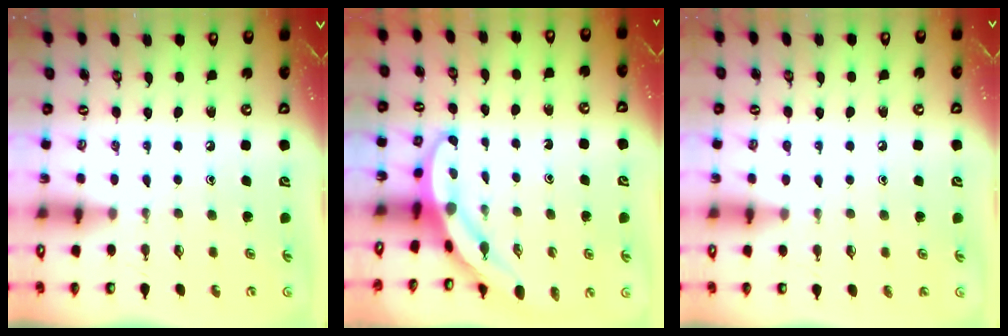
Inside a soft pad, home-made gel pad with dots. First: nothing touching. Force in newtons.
{"total": 3.5, "press": 3.5, "slide": 0.1}
{"total": 2.5, "press": 2.4, "slide": 0.3}